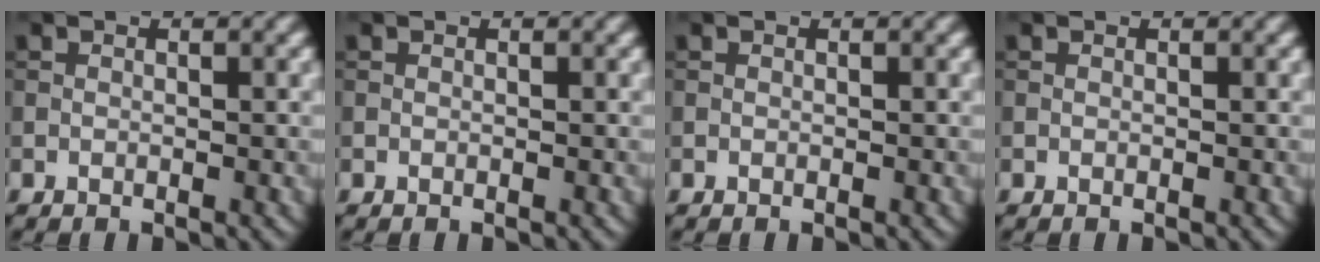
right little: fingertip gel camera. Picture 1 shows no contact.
{"total": 0.0}
{"total": 0.0}
{"total": 0.0}